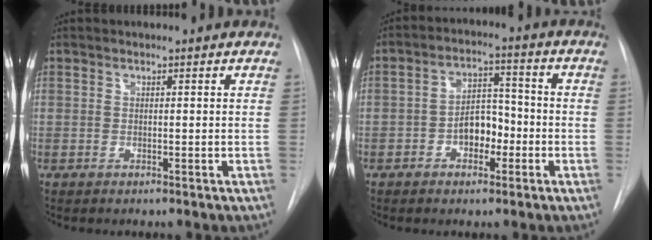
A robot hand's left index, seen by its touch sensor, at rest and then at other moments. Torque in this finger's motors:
{"motor_torque": [0.23, 0.07, 0.13, 0.05]}